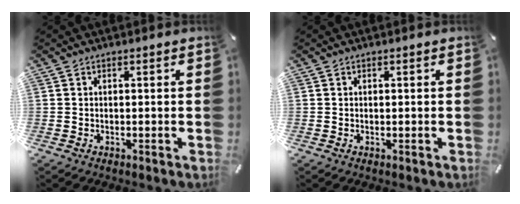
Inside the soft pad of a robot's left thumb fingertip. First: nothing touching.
{"total": 0.0}